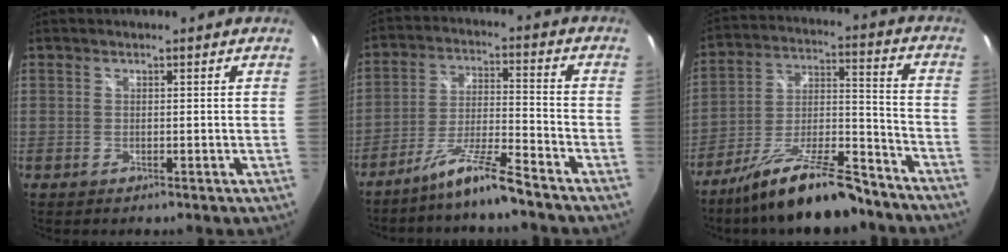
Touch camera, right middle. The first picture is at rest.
{"total": 8.3, "force": [-7.0, -0.5, 4.4], "torque": [-0.093, 0.007, -0.128]}
{"total": 18.1, "force": [-14.1, 4.1, 10.5], "torque": [-0.190, -0.003, -0.228]}